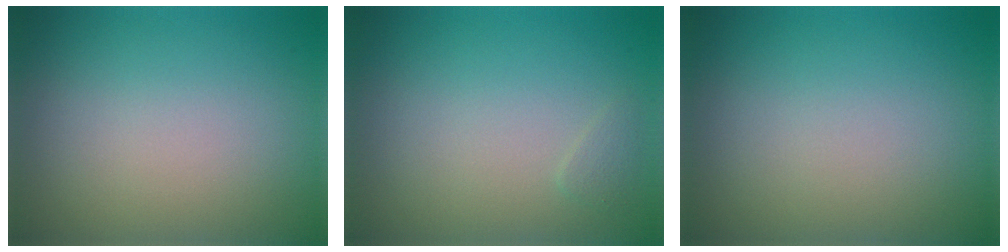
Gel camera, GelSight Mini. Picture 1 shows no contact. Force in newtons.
{"total": 0.6, "press": 0.6, "slide": 0.0}
{"total": 0.0}